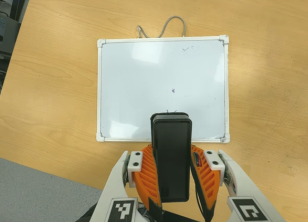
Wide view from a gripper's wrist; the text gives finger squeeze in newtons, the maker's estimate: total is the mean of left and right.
{"total": 8.4, "left": 6.7, "right": 10.0}